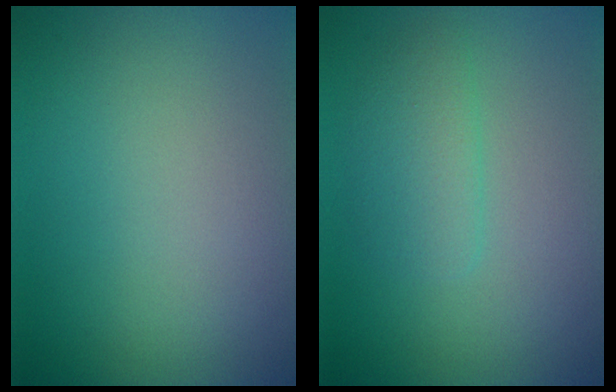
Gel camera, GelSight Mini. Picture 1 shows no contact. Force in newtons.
{"total": 2.4, "press": 2.4, "slide": 0.1}